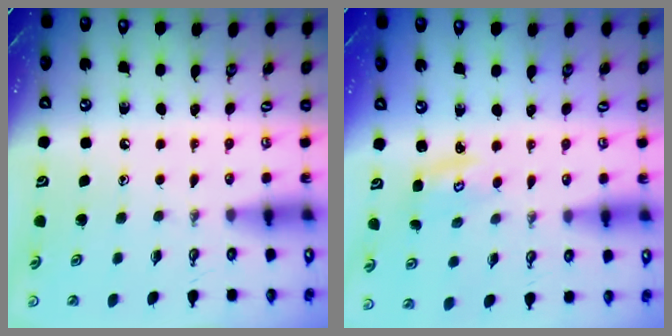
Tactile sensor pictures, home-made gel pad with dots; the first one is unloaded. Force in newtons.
{"total": 2.6, "press": 2.5, "slide": 0.3}